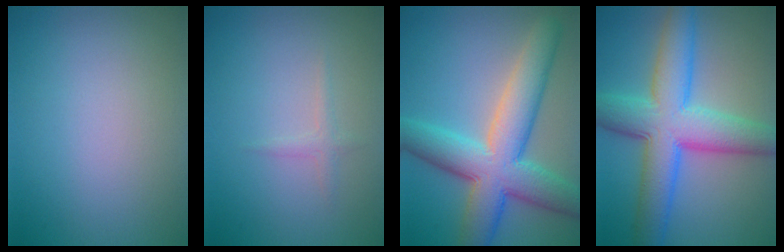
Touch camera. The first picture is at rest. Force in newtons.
{"total": 0.9, "press": 0.9, "slide": 0.0}
{"total": 9.7, "press": 9.7, "slide": 0.4}
{"total": 9.8, "press": 9.8, "slide": 0.3}